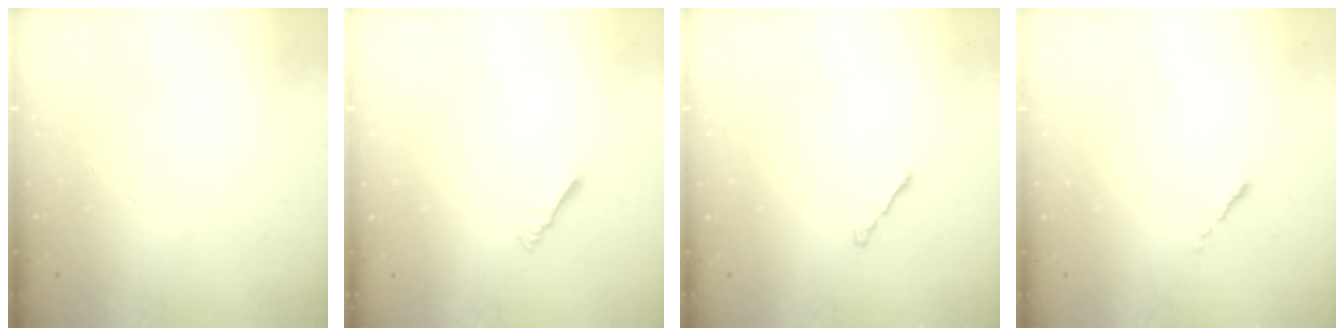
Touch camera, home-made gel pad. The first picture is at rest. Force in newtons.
{"total": 3.0, "press": 3.0, "slide": 0.1}
{"total": 1.7, "press": 1.6, "slide": 0.6}
{"total": 0.6, "press": 0.5, "slide": 0.2}